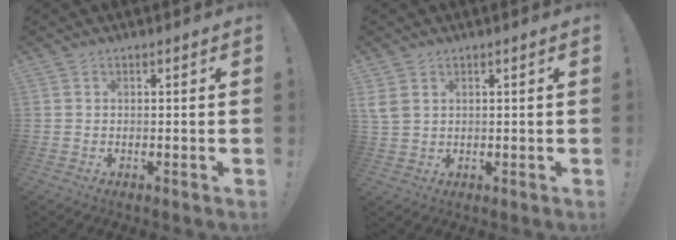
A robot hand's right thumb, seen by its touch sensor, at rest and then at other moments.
{"total": 4.2, "force": [2.0, 2.7, 2.5], "torque": [-0.049, -0.006, 0.040]}